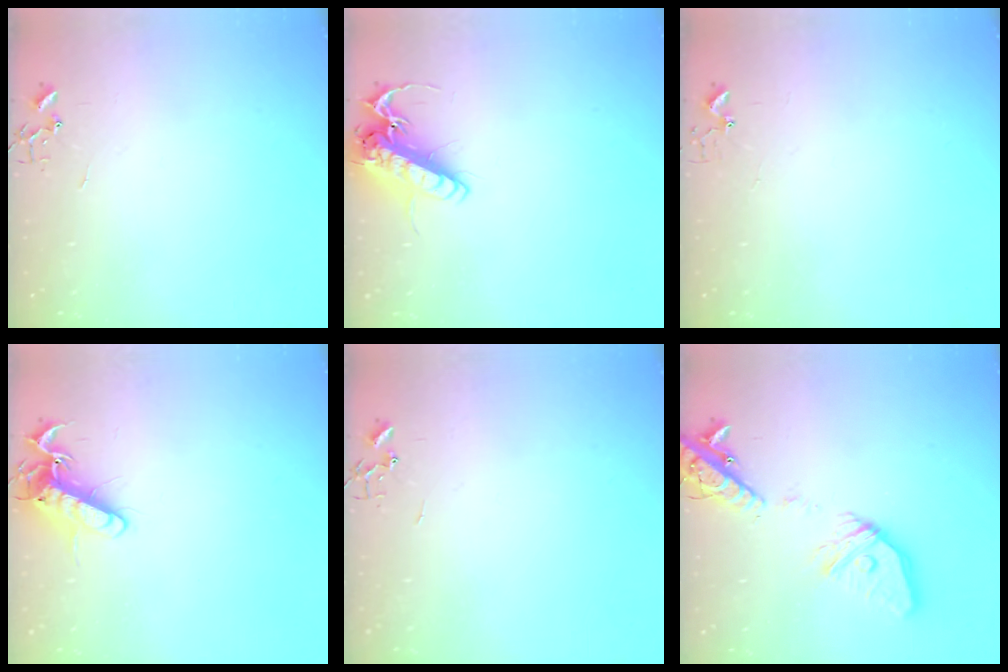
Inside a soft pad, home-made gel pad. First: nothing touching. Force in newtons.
{"total": 13.8, "press": 13.6, "slide": 2.4}
{"total": 2.7, "press": 2.7, "slide": 0.2}
{"total": 13.6, "press": 13.6, "slide": 1.4}
{"total": 0.0}
{"total": 20.2, "press": 20.0, "slide": 3.0}